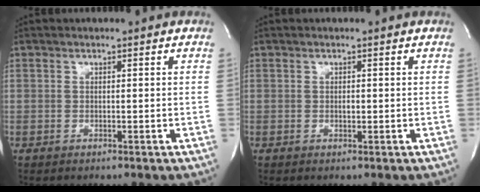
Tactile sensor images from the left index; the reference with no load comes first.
{"total": 0.7, "force": [0.3, 0.2, 0.5], "torque": [-0.011, -0.001, 0.006]}